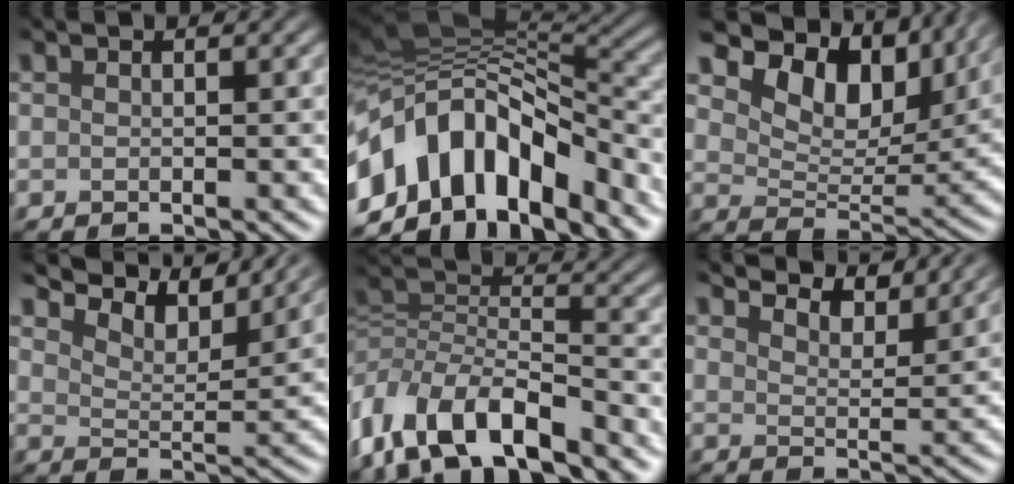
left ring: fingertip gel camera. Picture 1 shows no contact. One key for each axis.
{"total": 13.4, "fx": -5.9, "fy": 7.7, "fz": 9.3, "tx": -0.159, "ty": 0.021, "tz": -0.109}
{"total": 12.8, "fx": 7.9, "fy": 7.0, "fz": 7.4, "tx": -0.122, "ty": 0.010, "tz": 0.131}
{"total": 8.4, "fx": 7.8, "fy": 1.6, "fz": 2.8, "tx": -0.063, "ty": 0.006, "tz": 0.112}
{"total": 10.1, "fx": -6.3, "fy": 4.1, "fz": 6.7, "tx": -0.122, "ty": 0.004, "tz": -0.126}
{"total": 6.2, "fx": 5.9, "fy": 0.9, "fz": 1.6, "tx": -0.046, "ty": 0.003, "tz": 0.079}